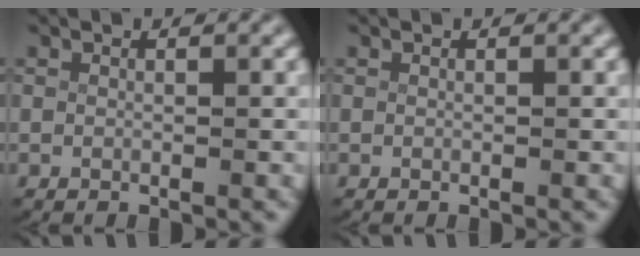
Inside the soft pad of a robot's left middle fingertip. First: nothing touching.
{"total": 0.0}